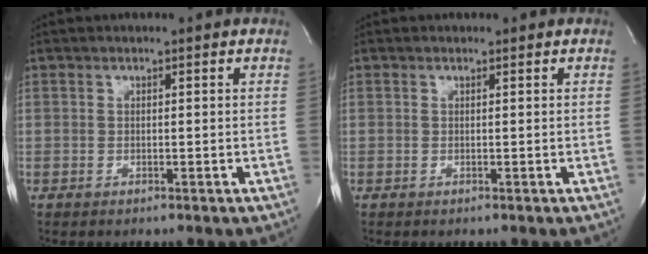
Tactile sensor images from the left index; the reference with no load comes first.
{"total": 0.0}